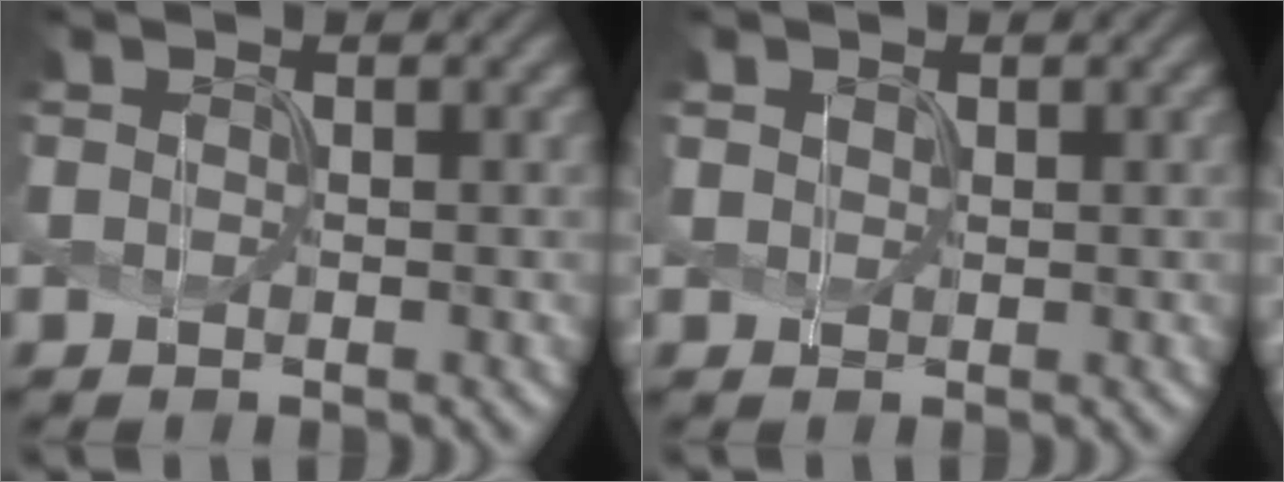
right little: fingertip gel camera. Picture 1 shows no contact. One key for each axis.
{"total": 0.8, "fx": 0.6, "fy": 0.5, "fz": 0.1, "tx": -0.003, "ty": 0.001, "tz": 0.014}